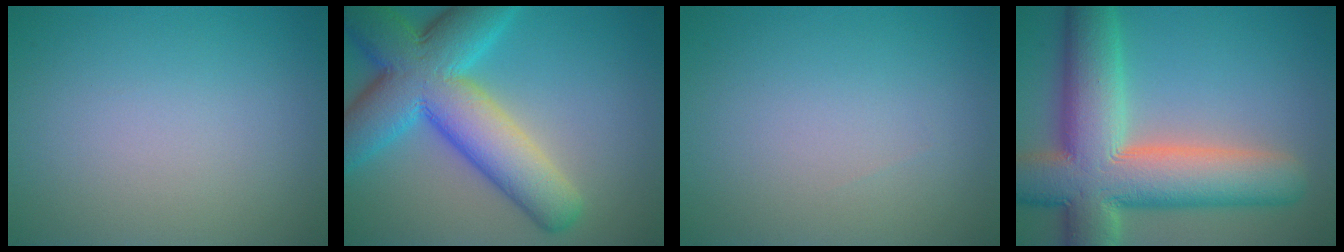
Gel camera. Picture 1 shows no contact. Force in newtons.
{"total": 11.8, "press": 11.8, "slide": 0.5}
{"total": 0.0}
{"total": 13.2, "press": 13.2, "slide": 1.4}